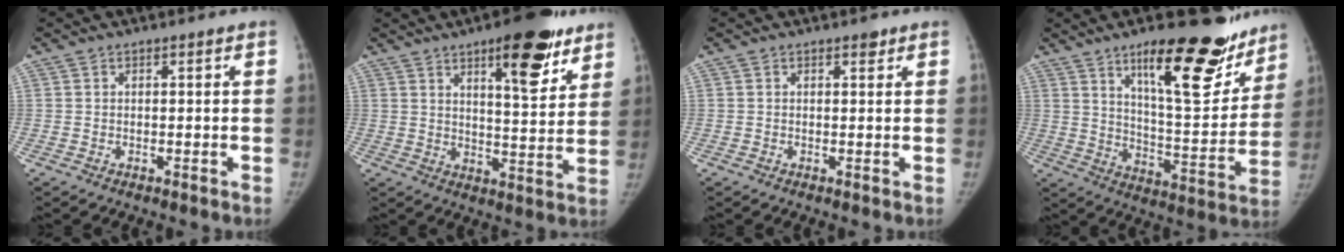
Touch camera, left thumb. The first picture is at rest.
{"total": 14.8, "force": [8.9, 4.7, 10.9], "torque": [-0.116, -0.046, 0.124]}
{"total": 1.2, "force": [0.8, 0.6, 0.6], "torque": [-0.001, -0.004, 0.008]}
{"total": 22.6, "force": [14.5, 7.2, 15.8], "torque": [-0.175, -0.085, 0.220]}